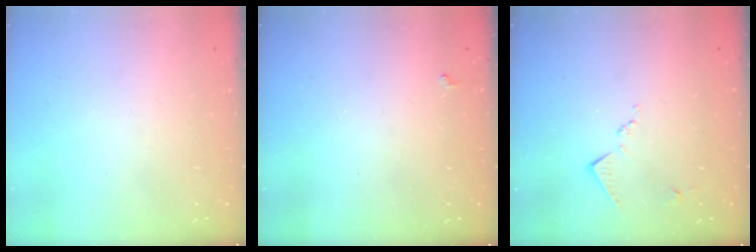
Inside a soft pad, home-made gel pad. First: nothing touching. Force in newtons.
{"total": 3.0, "press": 2.9, "slide": 0.5}
{"total": 6.9, "press": 6.8, "slide": 0.8}